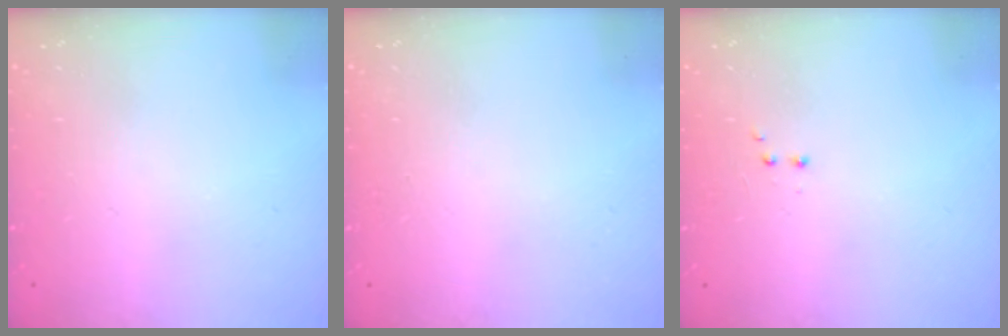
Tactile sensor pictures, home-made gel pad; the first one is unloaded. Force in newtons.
{"total": 0.0}
{"total": 1.9, "press": 1.8, "slide": 0.5}